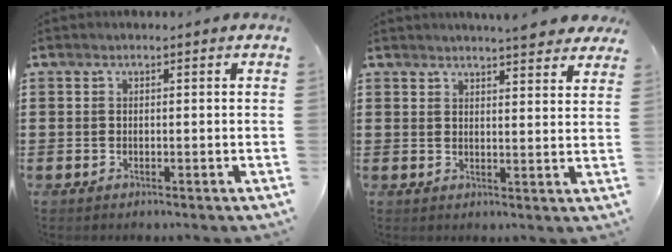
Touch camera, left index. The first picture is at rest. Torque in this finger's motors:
{"motor_torque": [2.14, 0.00, 0.51, 0.06]}